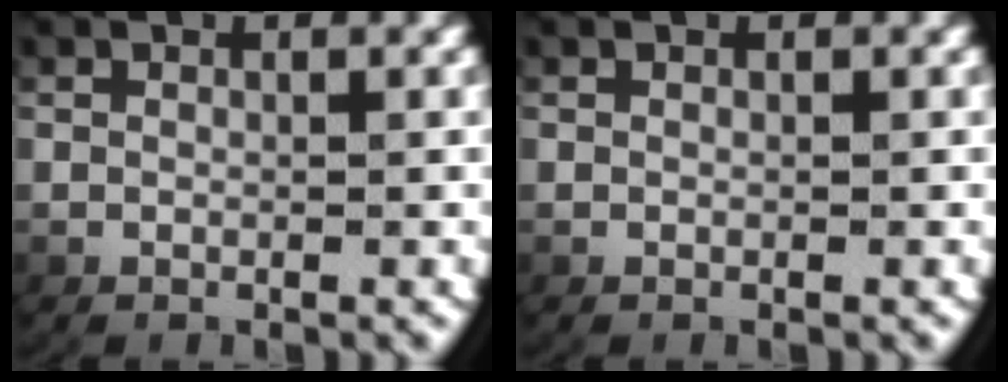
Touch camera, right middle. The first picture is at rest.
{"total": 0.0}